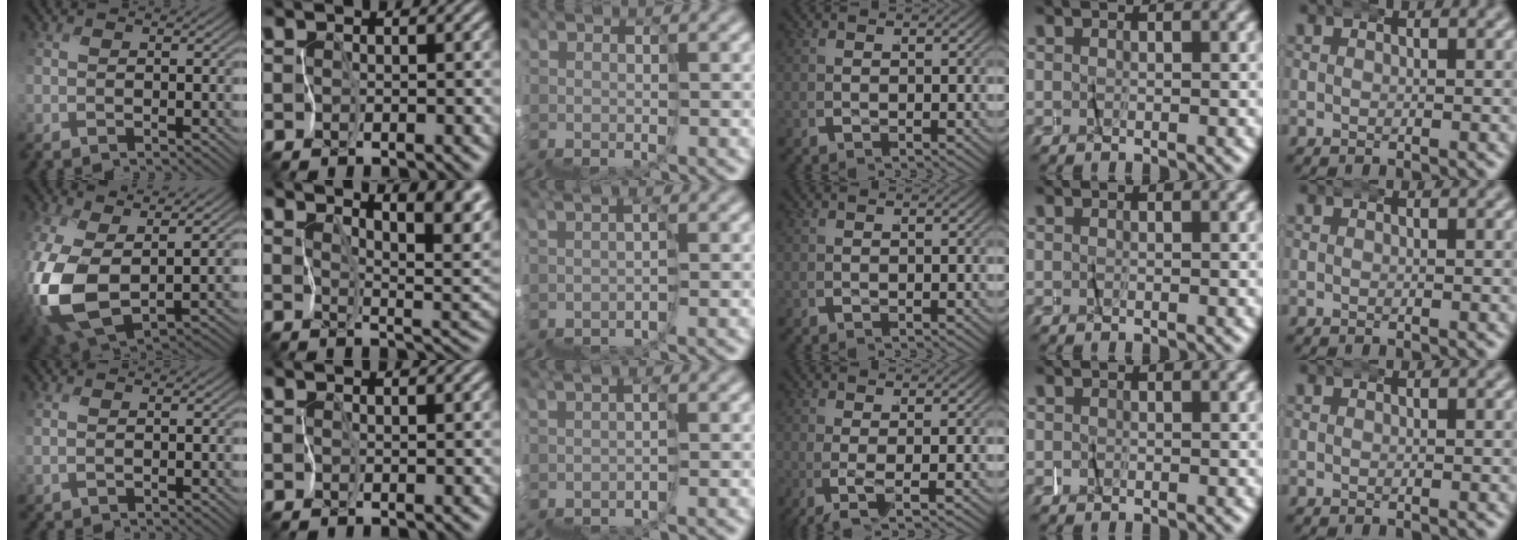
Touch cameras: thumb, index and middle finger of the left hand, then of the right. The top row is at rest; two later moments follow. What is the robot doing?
{"motion": "wrap", "object": "felt sheet"}